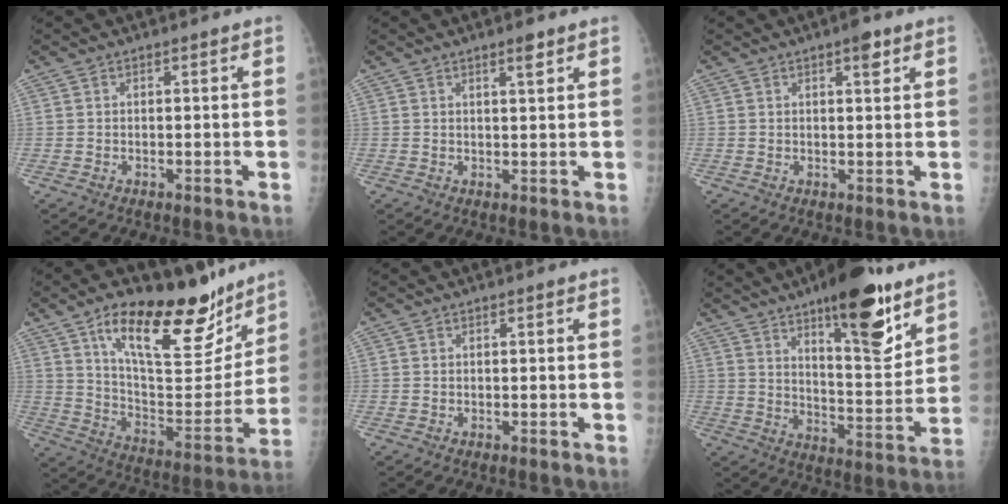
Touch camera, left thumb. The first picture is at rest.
{"total": 2.4, "force": [1.6, 0.4, 1.8], "torque": [-0.025, -0.010, 0.024]}
{"total": 2.7, "force": [1.6, 0.9, 2.1], "torque": [-0.023, -0.005, 0.020]}
{"total": 24.6, "force": [15.7, 9.4, 16.5], "torque": [-0.203, -0.070, 0.255]}
{"total": 0.0}
{"total": 19.0, "force": [11.8, 5.9, 13.7], "torque": [-0.162, -0.076, 0.180]}